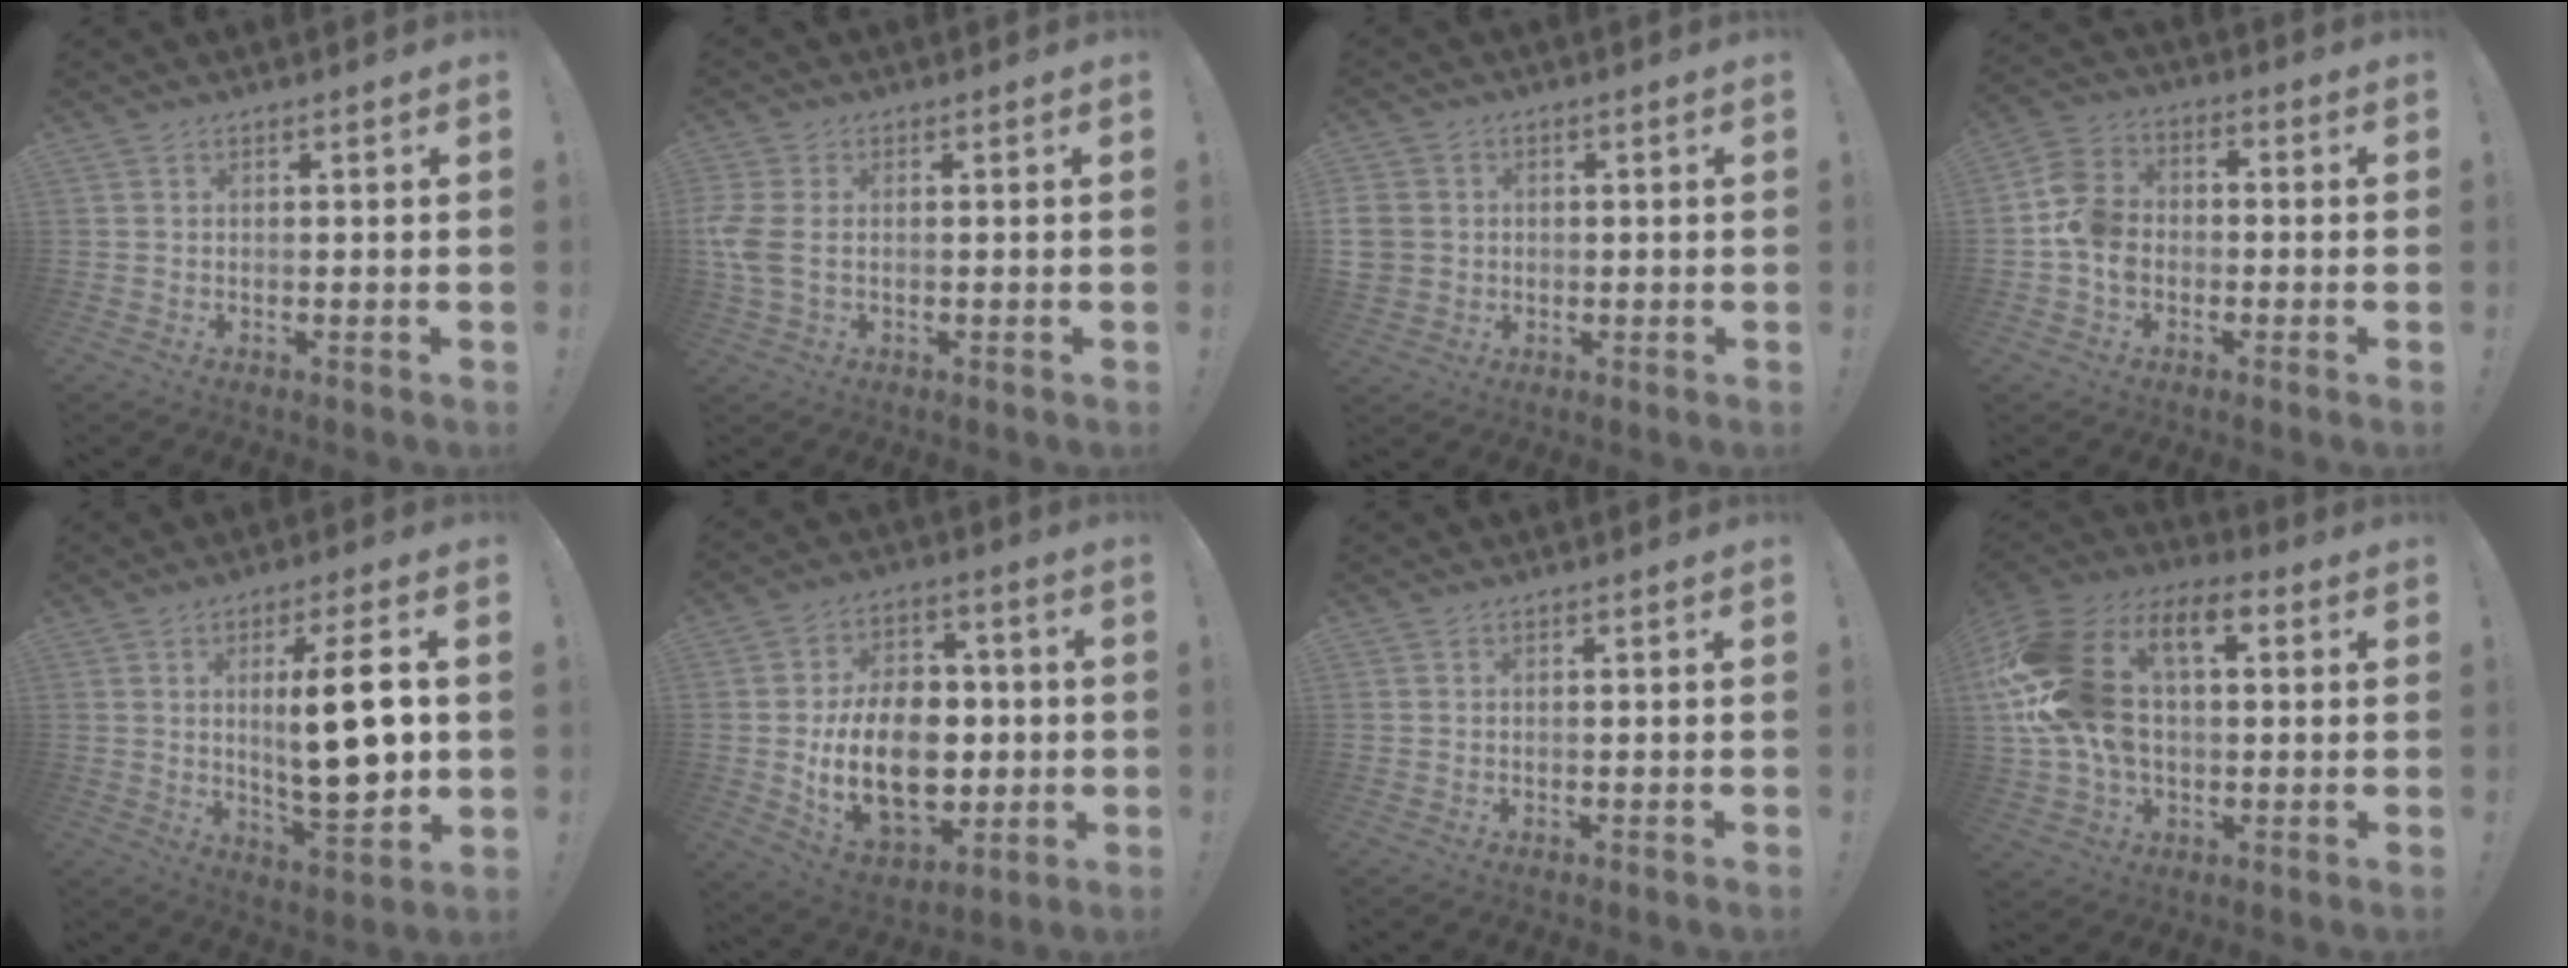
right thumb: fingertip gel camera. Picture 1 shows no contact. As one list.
[{"total": 5.6, "force": [-0.2, 3.3, 4.4], "torque": [-0.111, -0.004, -0.005]}, {"total": 5.9, "force": [0.0, 5.4, 2.5], "torque": [-0.054, 0.004, 0.001]}, {"total": 10.7, "force": [-3.9, 8.2, 5.6], "torque": [-0.098, 0.036, -0.069]}, {"total": 15.5, "force": [1.9, 3.6, 14.9], "torque": [-0.235, -0.020, 0.017]}, {"total": 20.5, "force": [-1.3, 13.9, 15.0], "torque": [-0.266, -0.003, -0.014]}, {"total": 0.0}, {"total": 24.0, "force": [5.7, 15.1, 17.8], "torque": [-0.343, -0.008, 0.106]}]